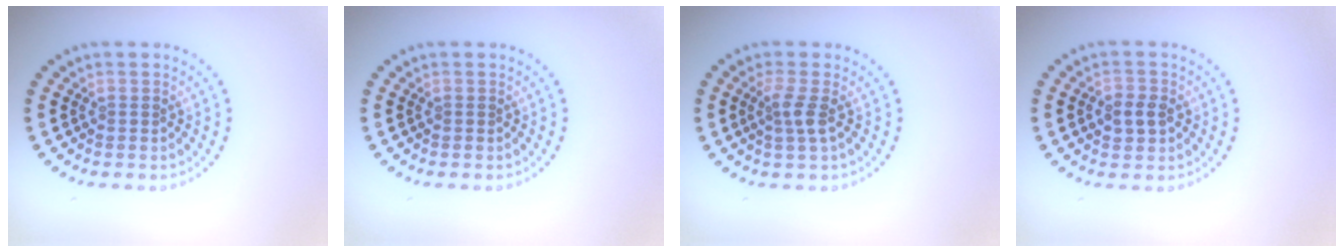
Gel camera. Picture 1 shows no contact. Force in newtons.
{"total": 0.0}
{"total": 1.9, "press": 1.3, "slide": 1.3}
{"total": 2.0, "press": 2.0, "slide": 0.2}